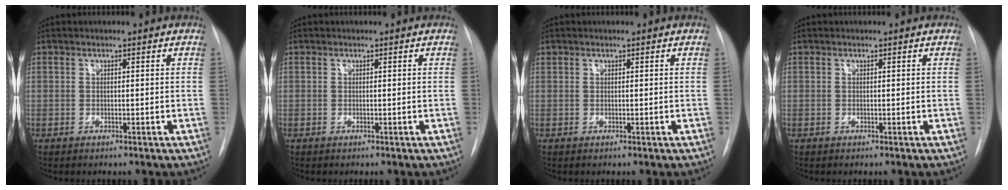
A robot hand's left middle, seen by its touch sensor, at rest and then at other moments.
{"total": 0.0}
{"total": 0.0}
{"total": 0.0}